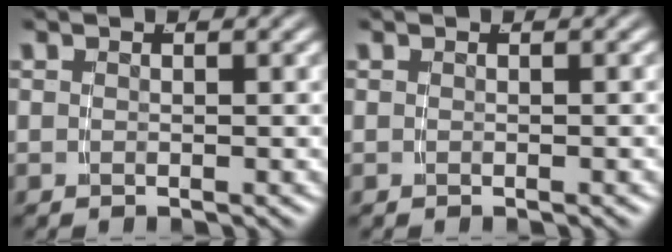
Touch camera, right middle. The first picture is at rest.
{"total": 0.0}